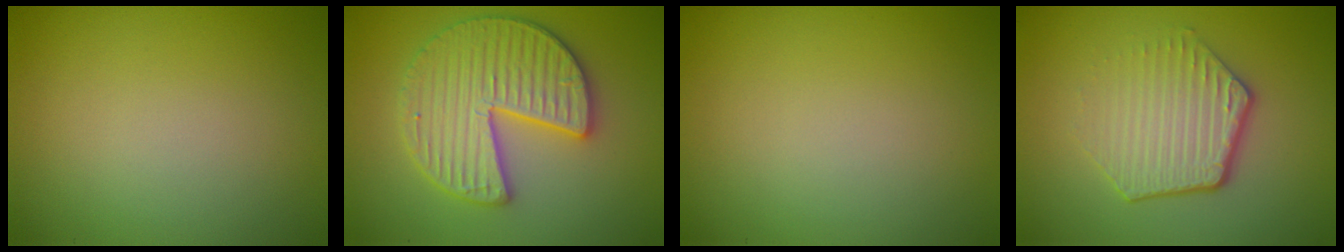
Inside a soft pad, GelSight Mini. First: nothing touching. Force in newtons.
{"total": 5.9, "press": 5.8, "slide": 0.9}
{"total": 0.0}
{"total": 4.3, "press": 3.1, "slide": 2.9}